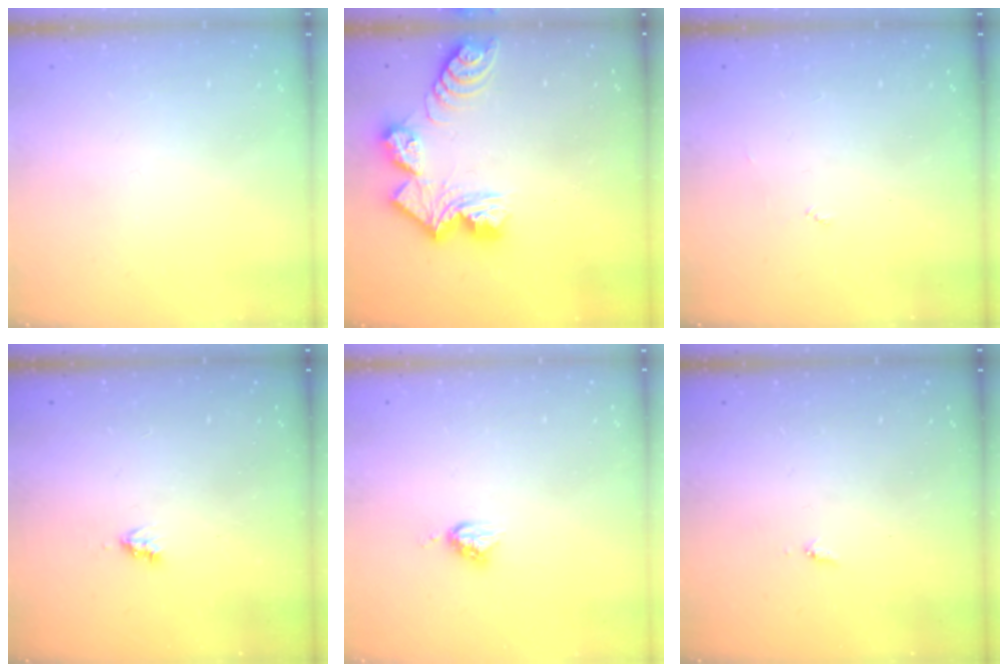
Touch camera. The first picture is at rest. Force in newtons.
{"total": 14.4, "press": 14.3, "slide": 1.6}
{"total": 3.0, "press": 3.0, "slide": 0.2}
{"total": 2.6, "press": 2.6, "slide": 0.4}
{"total": 5.1, "press": 5.1, "slide": 0.0}
{"total": 3.5, "press": 3.5, "slide": 0.5}